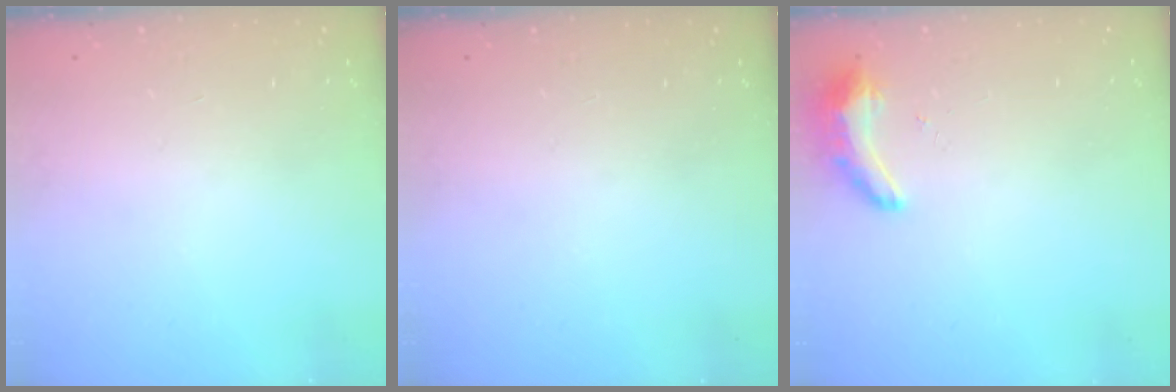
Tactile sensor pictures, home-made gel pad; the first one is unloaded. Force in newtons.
{"total": 0.0}
{"total": 8.8, "press": 8.7, "slide": 1.3}